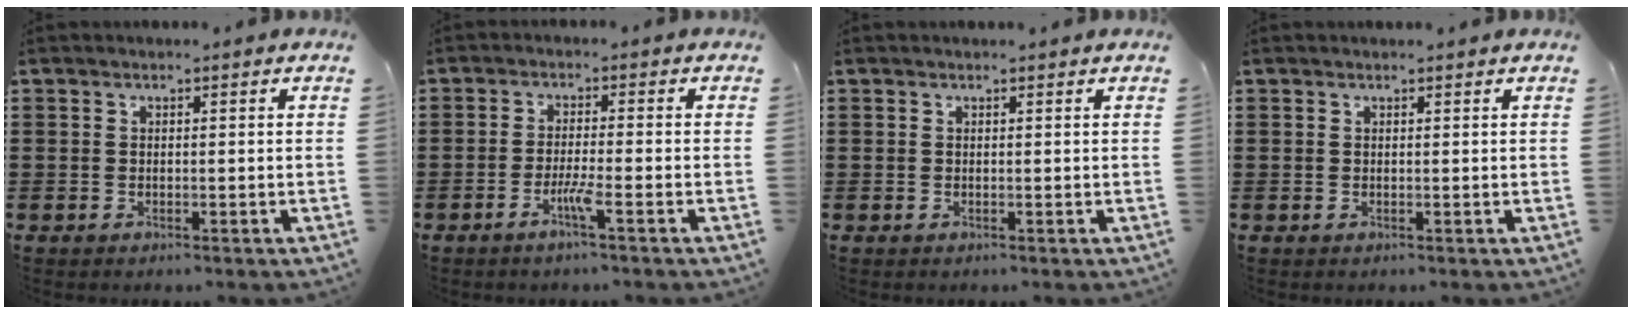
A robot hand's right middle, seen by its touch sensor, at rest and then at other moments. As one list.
[{"total": 3.4, "force": [-2.0, -0.2, 2.7], "torque": [-0.052, -0.005, -0.040]}, {"total": 0.0}, {"total": 0.0}]